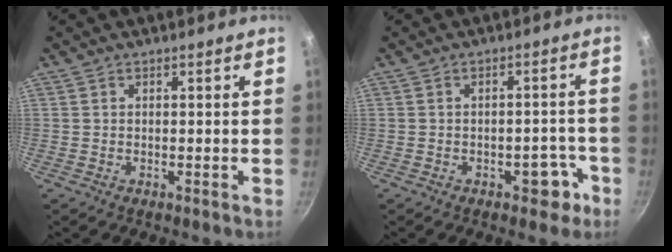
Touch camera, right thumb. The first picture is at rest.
{"total": 5.0, "force": [-2.7, 2.9, 3.0], "torque": [-0.015, 0.028, -0.022]}